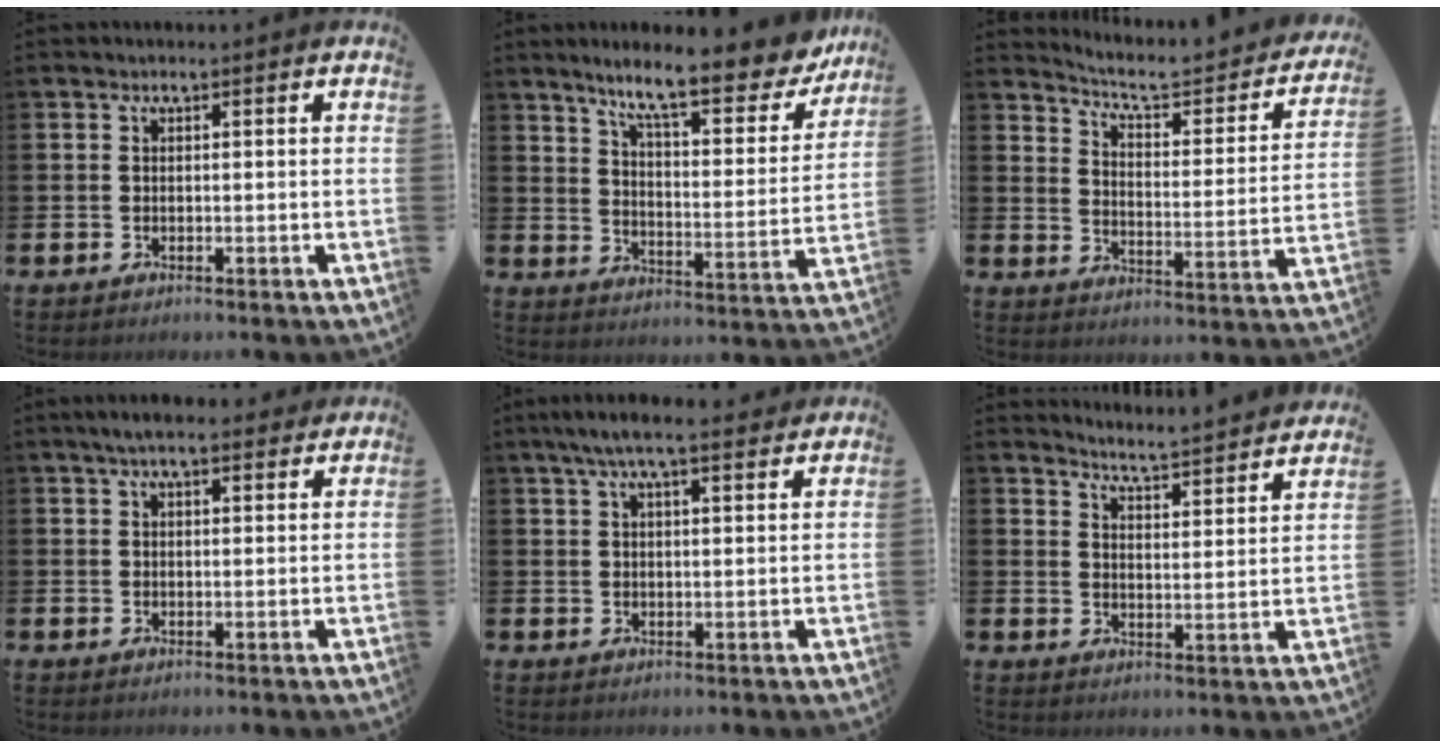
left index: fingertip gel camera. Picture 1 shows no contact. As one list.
[{"total": 9.9, "force": [8.4, 1.7, 5.0], "torque": [-0.109, -0.056, 0.137]}, {"total": 5.6, "force": [4.9, 1.4, 2.3], "torque": [-0.067, -0.038, 0.076]}, {"total": 4.0, "force": [3.4, 1.1, 1.8], "torque": [-0.032, -0.009, 0.059]}, {"total": 5.6, "force": [4.7, 0.9, 2.8], "torque": [-0.055, -0.010, 0.083]}, {"total": 5.0, "force": [5.0, -0.3, 0.3], "torque": [-0.022, -0.048, 0.083]}]